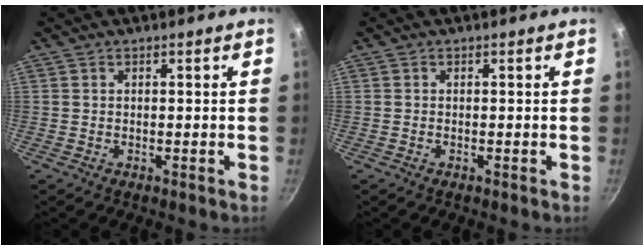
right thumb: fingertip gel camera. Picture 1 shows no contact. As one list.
[{"total": 0.0}]